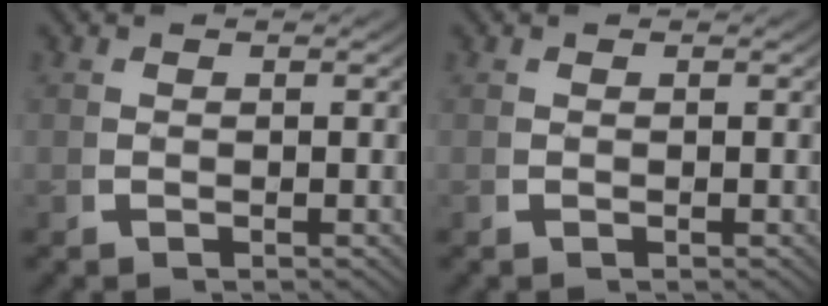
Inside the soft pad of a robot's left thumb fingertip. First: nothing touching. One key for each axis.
{"total": 0.0}